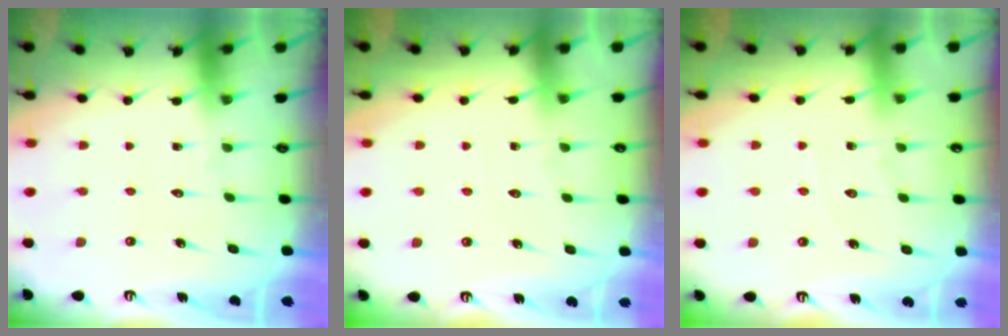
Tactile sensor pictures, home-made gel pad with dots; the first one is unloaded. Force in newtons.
{"total": 1.7, "press": 1.7, "slide": 0.4}
{"total": 4.5, "press": 4.4, "slide": 0.7}